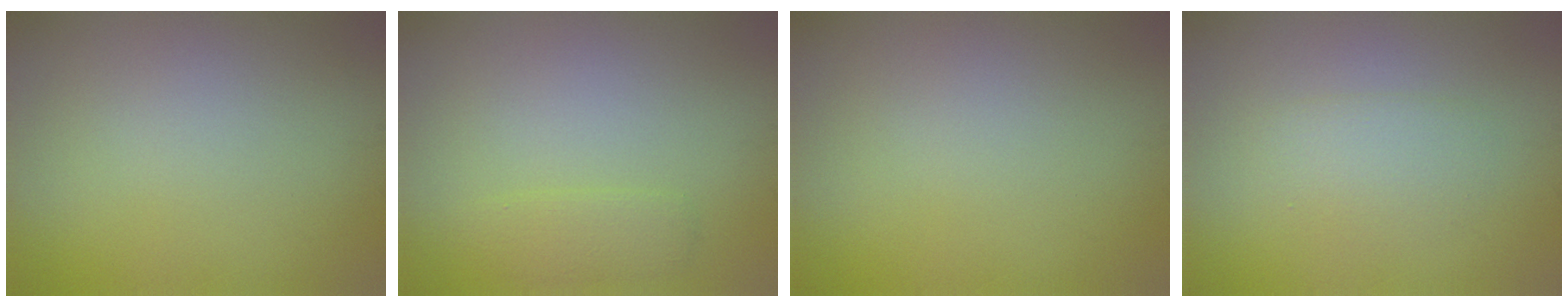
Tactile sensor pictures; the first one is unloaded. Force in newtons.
{"total": 1.5, "press": 1.5, "slide": 0.1}
{"total": 0.0}
{"total": 2.0, "press": 2.0, "slide": 0.1}